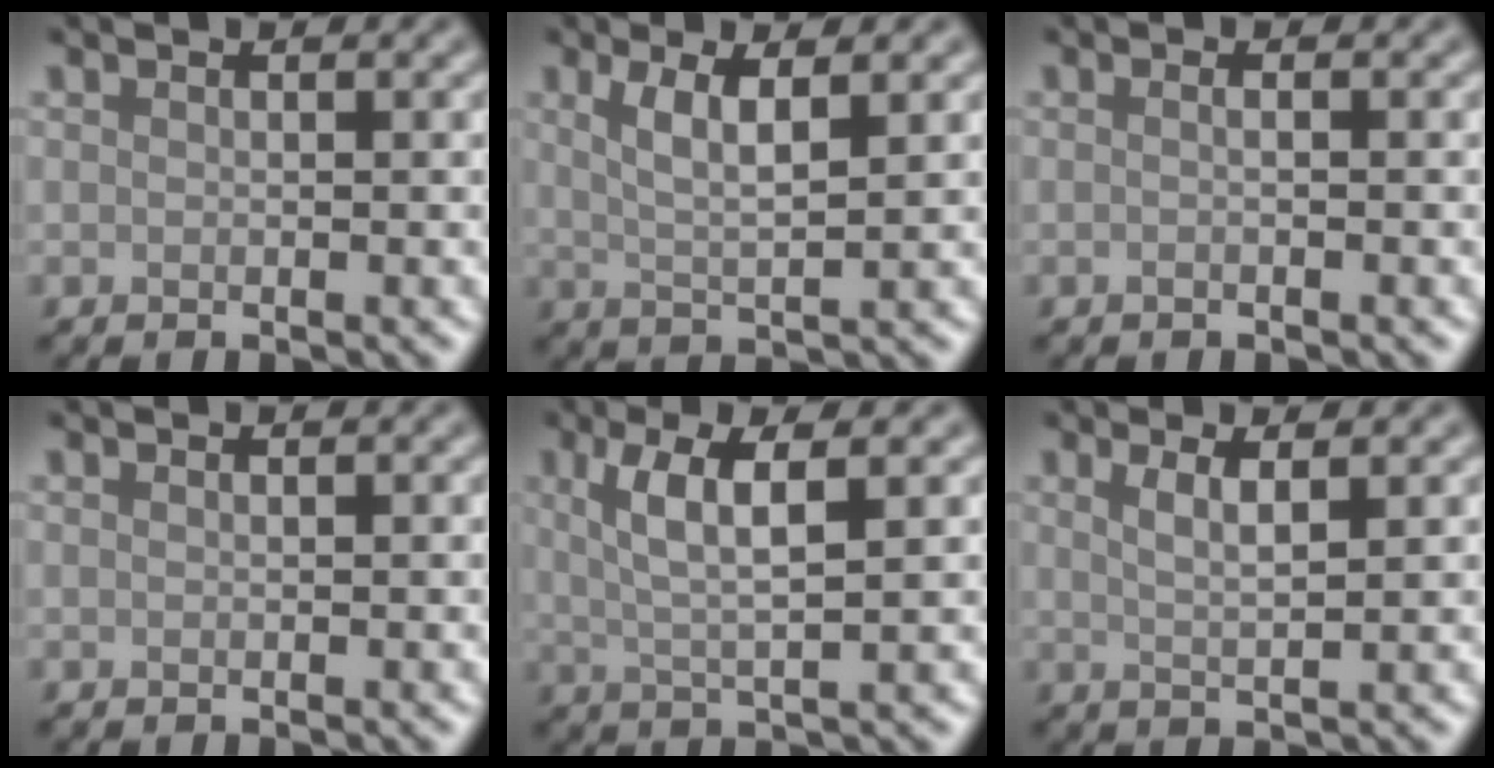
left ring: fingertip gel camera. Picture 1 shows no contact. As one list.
[{"total": 3.5, "force": [1.3, 0.8, 3.1], "torque": [-0.059, -0.004, 0.026]}, {"total": 1.1, "force": [0.0, 0.5, 1.0], "torque": [-0.005, -0.008, -0.007]}, {"total": 0.0}, {"total": 4.6, "force": [1.4, 1.0, 4.3], "torque": [-0.090, 0.001, 0.030]}, {"total": 2.4, "force": [1.0, 0.6, 2.1], "torque": [-0.030, -0.002, 0.014]}]